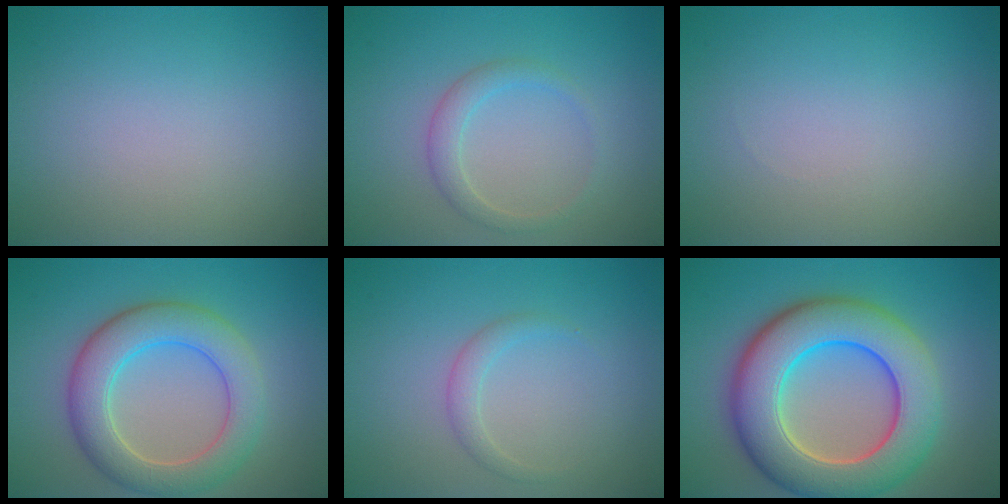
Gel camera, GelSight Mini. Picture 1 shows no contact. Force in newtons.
{"total": 1.9, "press": 1.9, "slide": 0.1}
{"total": 0.0}
{"total": 6.3, "press": 6.3, "slide": 0.1}
{"total": 1.4, "press": 1.4, "slide": 0.1}
{"total": 11.0, "press": 10.9, "slide": 0.4}